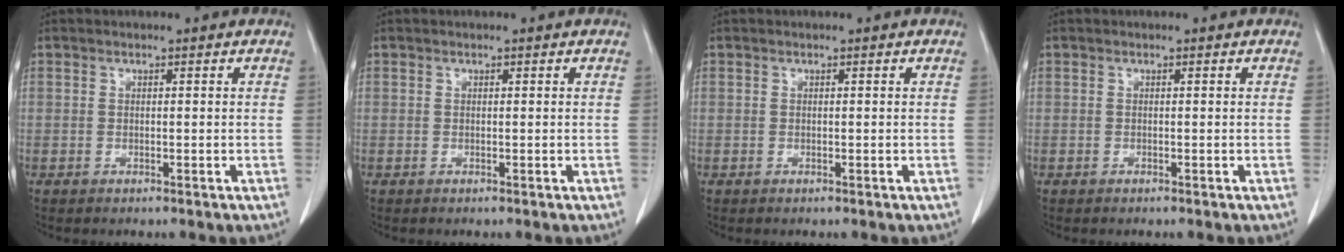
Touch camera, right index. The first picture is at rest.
{"total": 0.0}
{"total": 0.0}
{"total": 0.0}